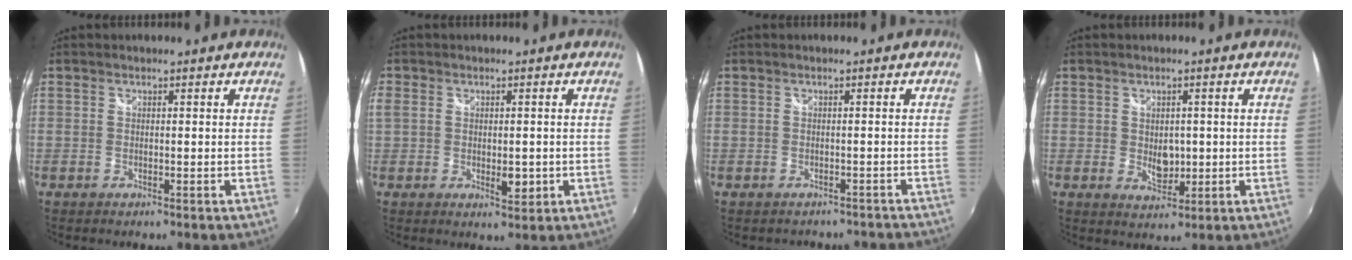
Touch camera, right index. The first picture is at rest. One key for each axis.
{"total": 6.2, "fx": -0.3, "fy": 3.9, "fz": 4.8, "tx": -0.092, "ty": -0.008, "tz": -0.004}
{"total": 7.0, "fx": -6.3, "fy": 2.4, "fz": 1.8, "tx": -0.032, "ty": -0.013, "tz": -0.068}
{"total": 3.9, "fx": 0.0, "fy": 2.9, "fz": 2.7, "tx": -0.039, "ty": -0.006, "tz": 0.003}